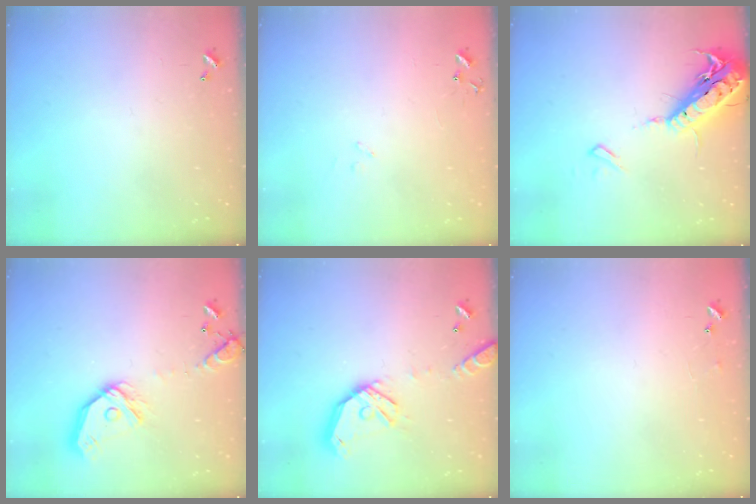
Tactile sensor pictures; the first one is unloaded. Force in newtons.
{"total": 7.8, "press": 7.8, "slide": 0.7}
{"total": 19.4, "press": 19.0, "slide": 4.2}
{"total": 15.9, "press": 15.7, "slide": 2.2}
{"total": 16.2, "press": 16.0, "slide": 2.7}
{"total": 6.4, "press": 6.3, "slide": 0.5}